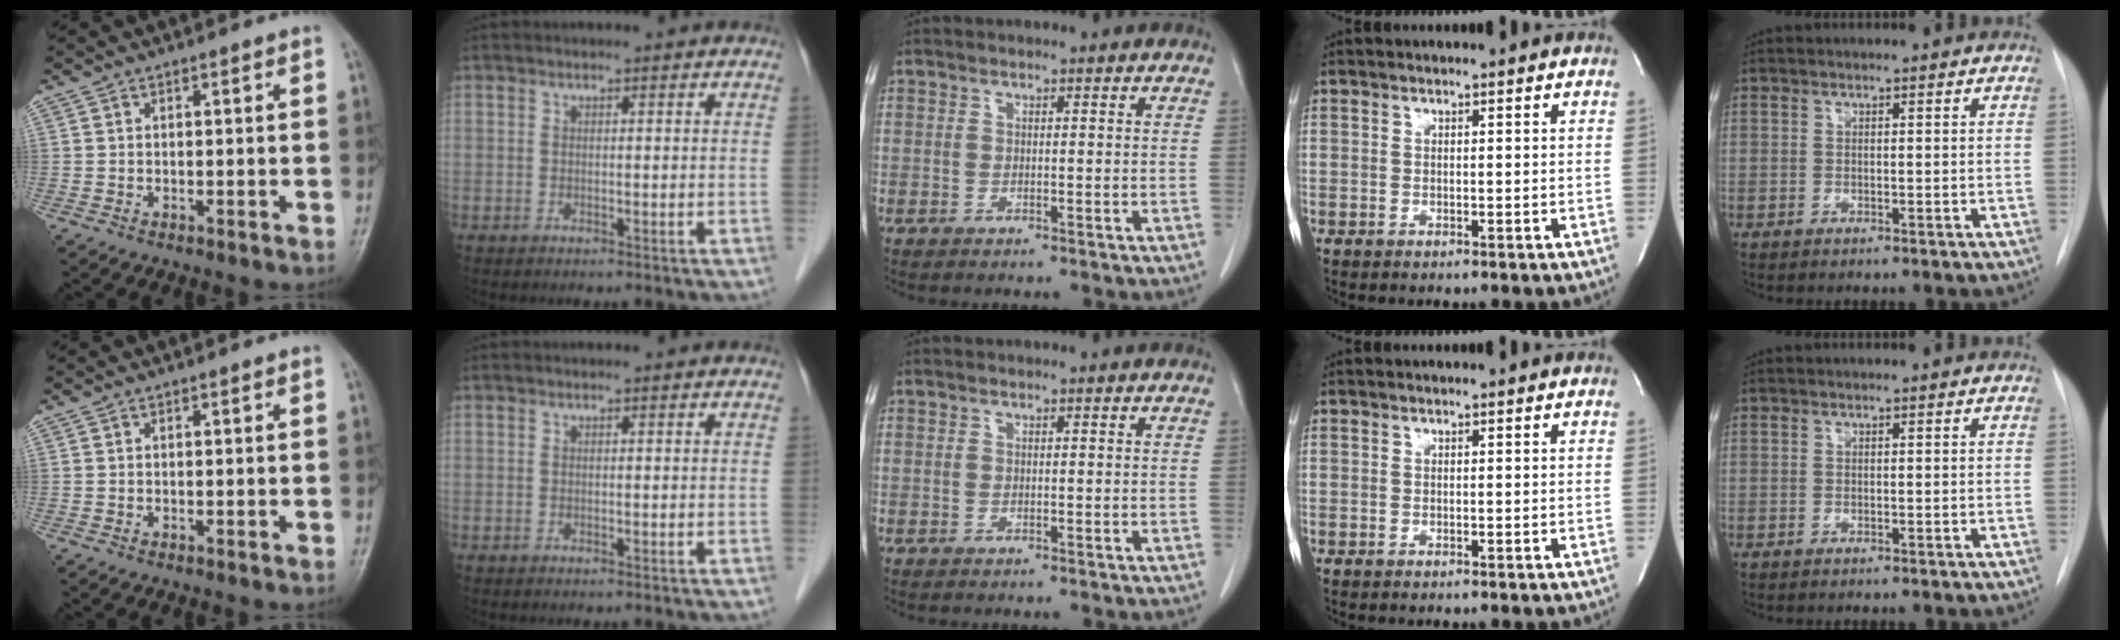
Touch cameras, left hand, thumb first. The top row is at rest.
{}